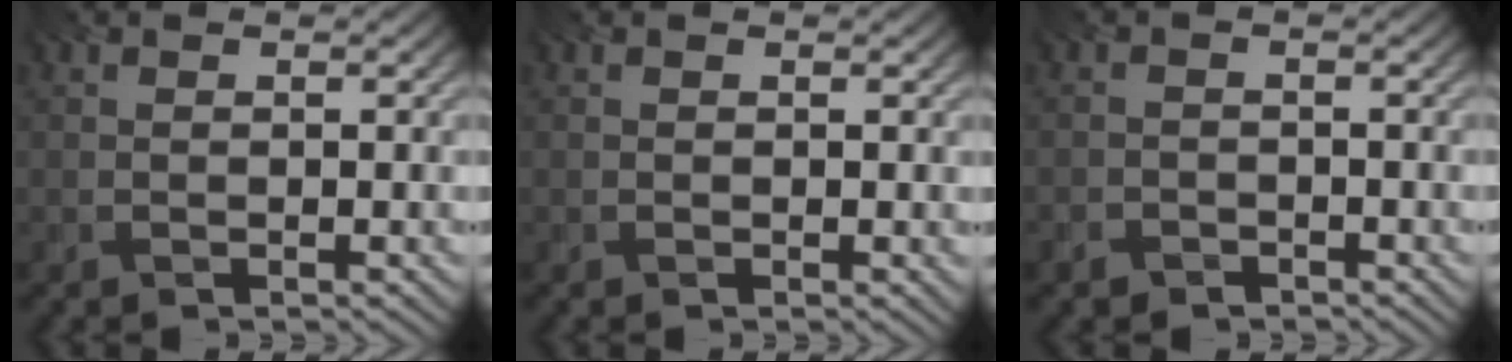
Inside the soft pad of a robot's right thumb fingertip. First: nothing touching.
{"total": 0.0}
{"total": 1.8, "force": [-1.5, 0.9, 0.3], "torque": [-0.004, 0.000, -0.034]}